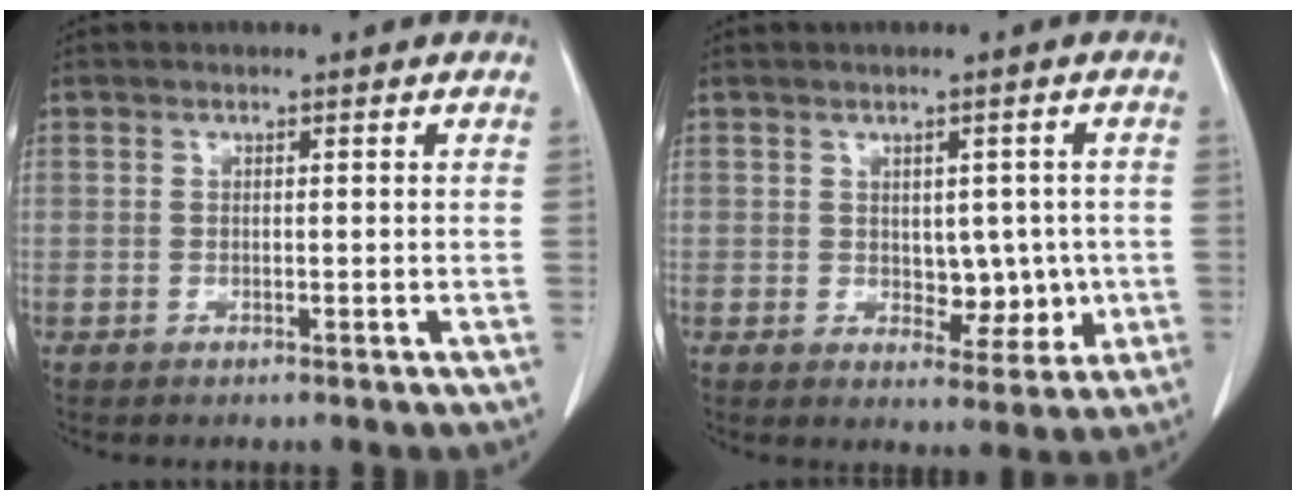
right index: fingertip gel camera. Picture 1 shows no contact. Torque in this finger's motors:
{"motor_torque": [0.02, 0.13, 0.05, 0.00]}